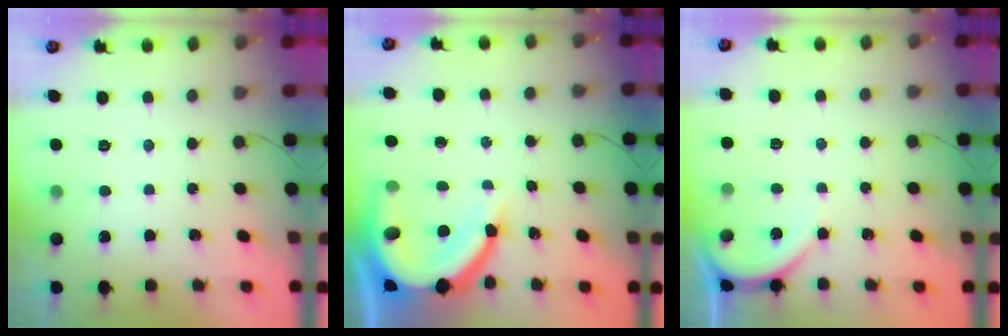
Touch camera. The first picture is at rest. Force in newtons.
{"total": 13.2, "press": 13.2, "slide": 1.4}
{"total": 3.9, "press": 3.9, "slide": 0.3}